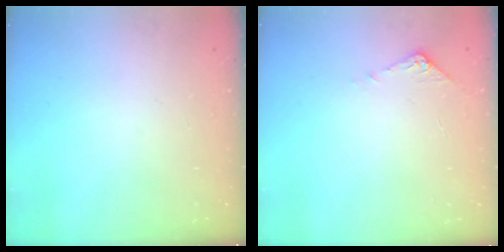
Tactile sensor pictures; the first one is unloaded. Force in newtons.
{"total": 6.5, "press": 6.4, "slide": 0.6}